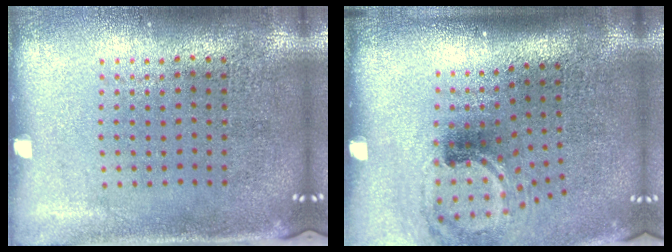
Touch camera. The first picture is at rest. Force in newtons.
{"total": 1.9, "press": 1.2, "slide": 1.4}